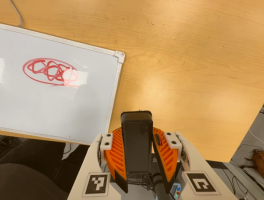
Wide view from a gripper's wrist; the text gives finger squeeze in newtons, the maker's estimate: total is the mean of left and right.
{"total": 7.5, "left": 6.7, "right": 8.3}